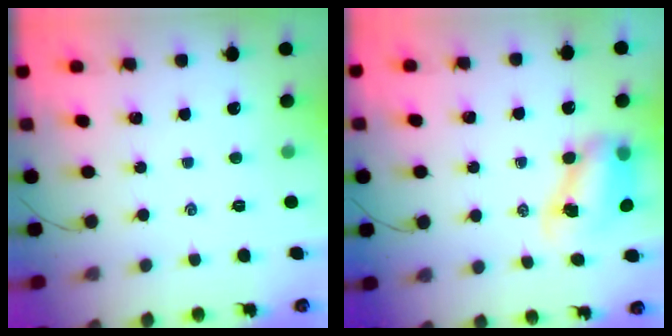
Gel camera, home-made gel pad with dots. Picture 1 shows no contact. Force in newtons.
{"total": 8.4, "press": 8.3, "slide": 1.7}